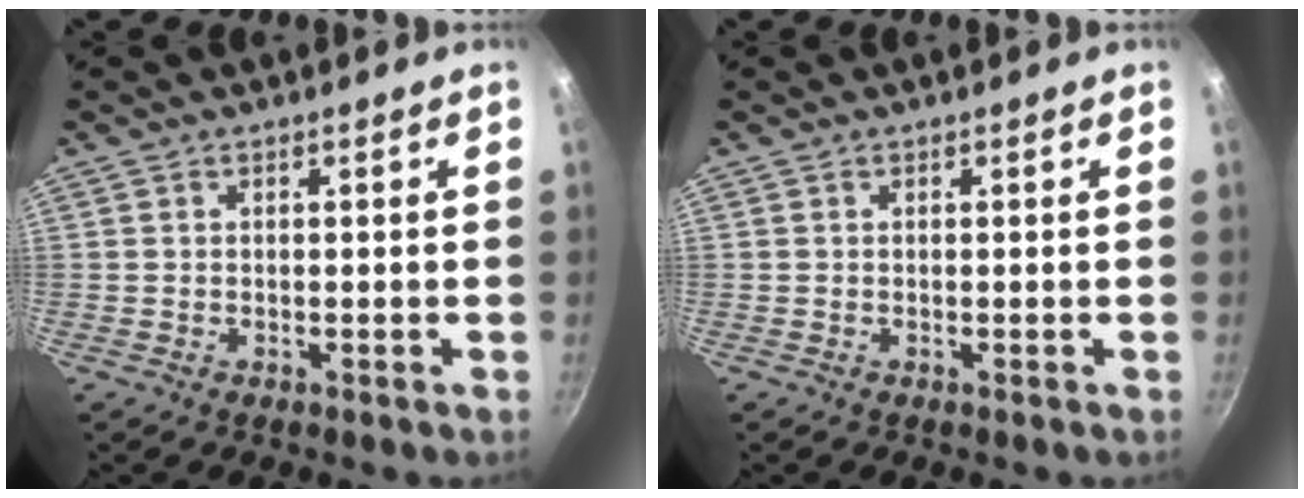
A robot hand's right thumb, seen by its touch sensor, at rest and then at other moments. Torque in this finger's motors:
{"motor_torque": [-0.33, 0.02, 0.00, 0.00, 0.00]}